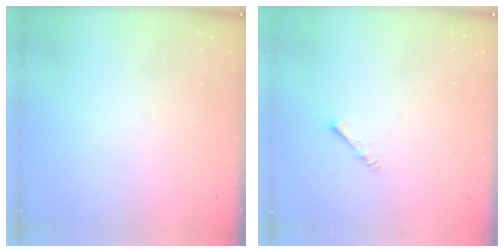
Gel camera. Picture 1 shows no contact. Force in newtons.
{"total": 1.4, "press": 1.4, "slide": 0.3}